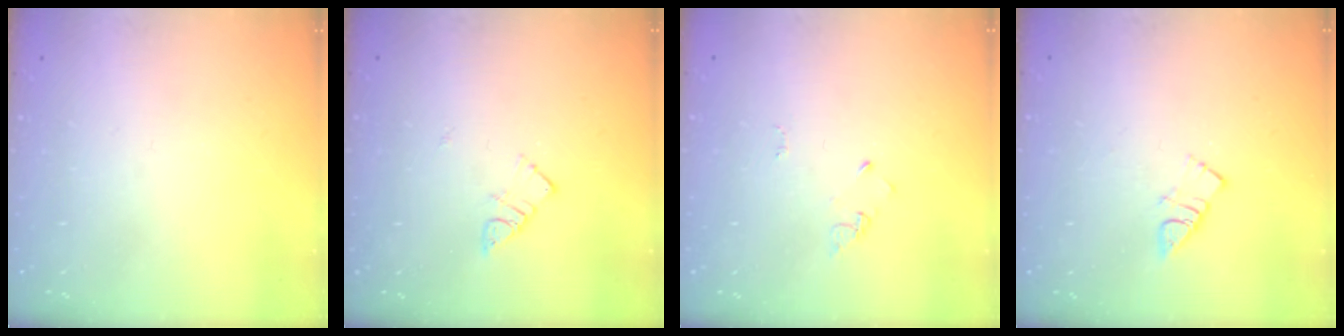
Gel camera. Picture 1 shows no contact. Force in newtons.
{"total": 4.1, "press": 4.0, "slide": 0.5}
{"total": 2.9, "press": 2.9, "slide": 0.3}
{"total": 3.9, "press": 3.9, "slide": 0.3}